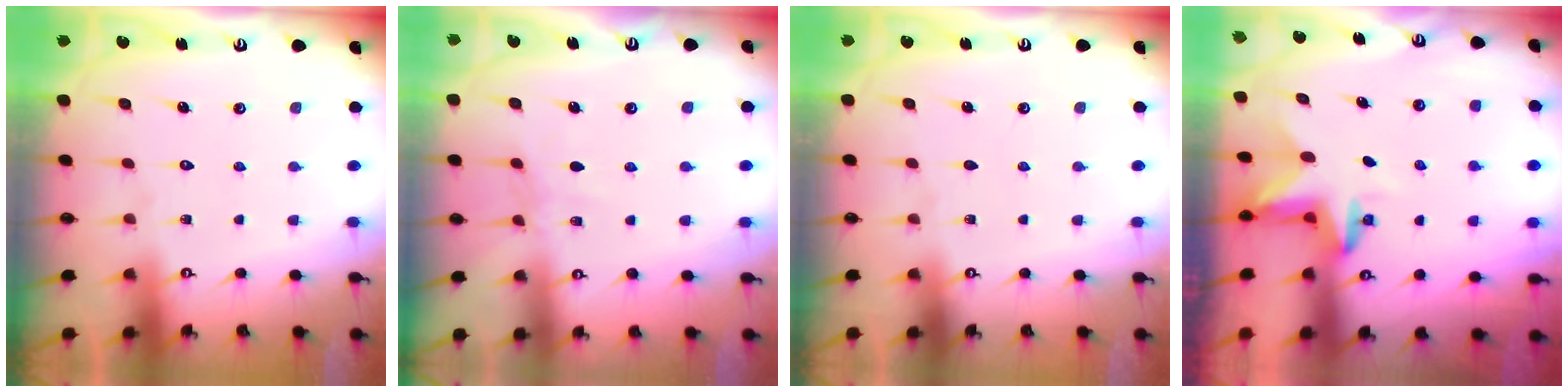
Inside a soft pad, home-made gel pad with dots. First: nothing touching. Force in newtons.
{"total": 3.5, "press": 3.5, "slide": 0.5}
{"total": 0.0}
{"total": 3.4, "press": 3.4, "slide": 0.1}